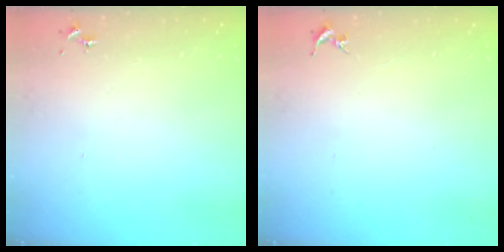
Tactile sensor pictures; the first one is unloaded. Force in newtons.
{"total": 0.0}